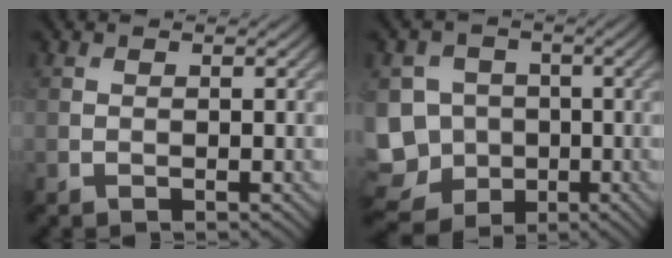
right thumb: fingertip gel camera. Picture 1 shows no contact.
{"total": 11.9, "force": [-3.3, 10.8, 4.1], "torque": [-0.128, -0.033, -0.079]}